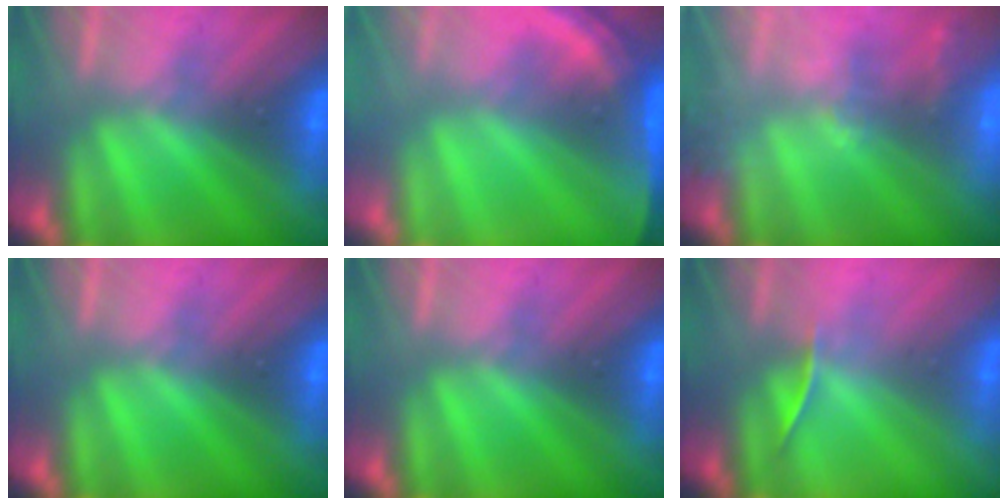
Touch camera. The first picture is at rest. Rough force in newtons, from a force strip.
{"total": 7.9}
{"total": 9.5}
{"total": 0.0}
{"total": 0.0}
{"total": 1.3}